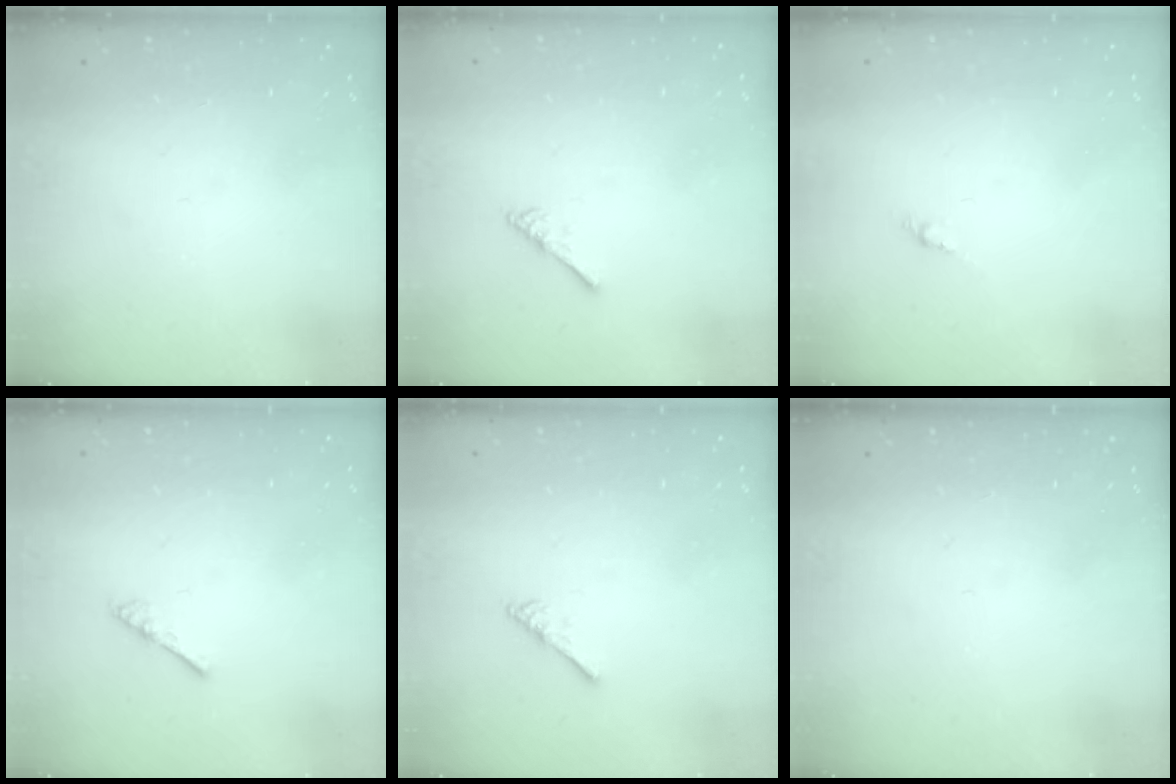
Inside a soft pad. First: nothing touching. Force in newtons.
{"total": 2.7, "press": 2.6, "slide": 0.5}
{"total": 1.6, "press": 1.5, "slide": 0.5}
{"total": 1.8, "press": 1.7, "slide": 0.4}
{"total": 2.7, "press": 2.6, "slide": 0.5}
{"total": 0.0}